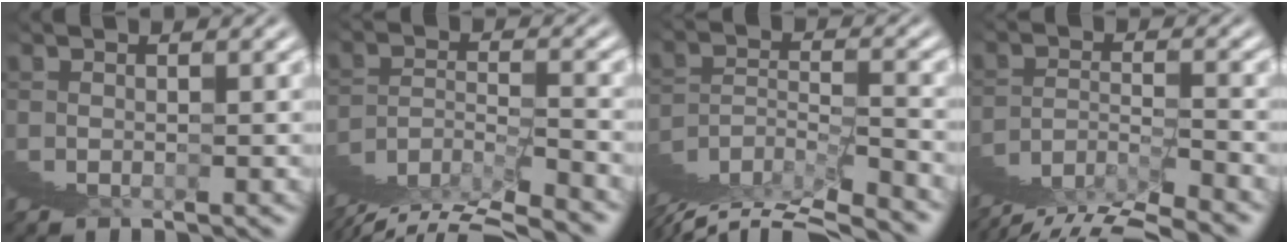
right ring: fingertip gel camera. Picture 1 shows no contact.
{"total": 2.5, "force": [0.0, 1.5, 2.1], "torque": [-0.021, 0.008, -0.014]}
{"total": 2.8, "force": [-0.7, 1.2, 2.4], "torque": [-0.025, -0.002, -0.018]}
{"total": 2.7, "force": [0.7, 1.6, 2.1], "torque": [-0.020, 0.020, -0.010]}